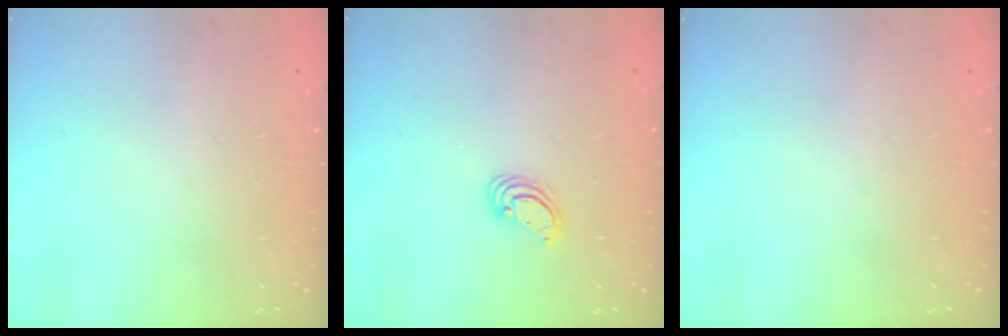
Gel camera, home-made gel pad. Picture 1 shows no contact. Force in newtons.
{"total": 4.0, "press": 3.9, "slide": 0.3}
{"total": 0.0}